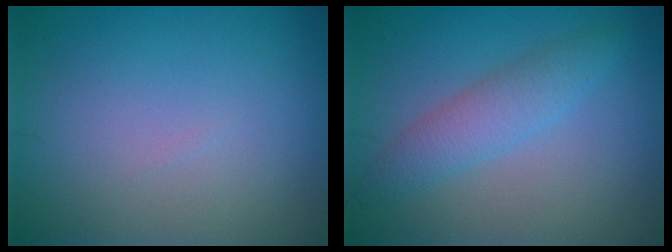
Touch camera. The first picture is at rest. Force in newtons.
{"total": 2.8, "press": 2.8, "slide": 0.0}